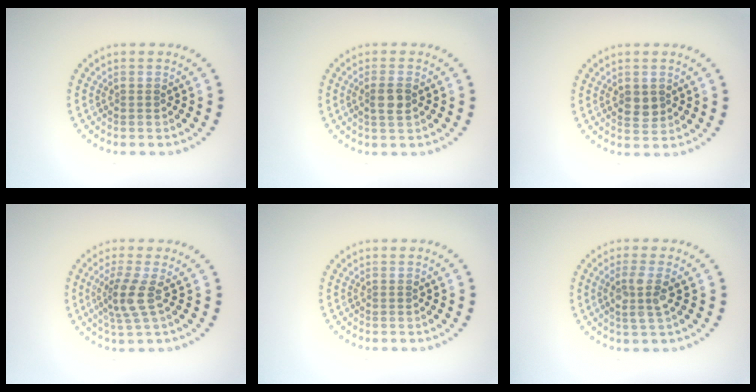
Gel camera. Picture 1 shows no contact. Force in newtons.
{"total": 1.9, "press": 1.7, "slide": 0.7}
{"total": 1.9, "press": 1.9, "slide": 0.2}
{"total": 2.9, "press": 2.2, "slide": 1.8}
{"total": 0.0}
{"total": 2.5, "press": 2.2, "slide": 1.2}